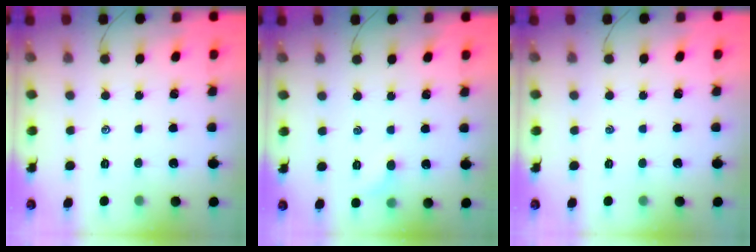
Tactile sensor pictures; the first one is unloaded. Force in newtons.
{"total": 4.4, "press": 4.2, "slide": 1.4}
{"total": 0.0}